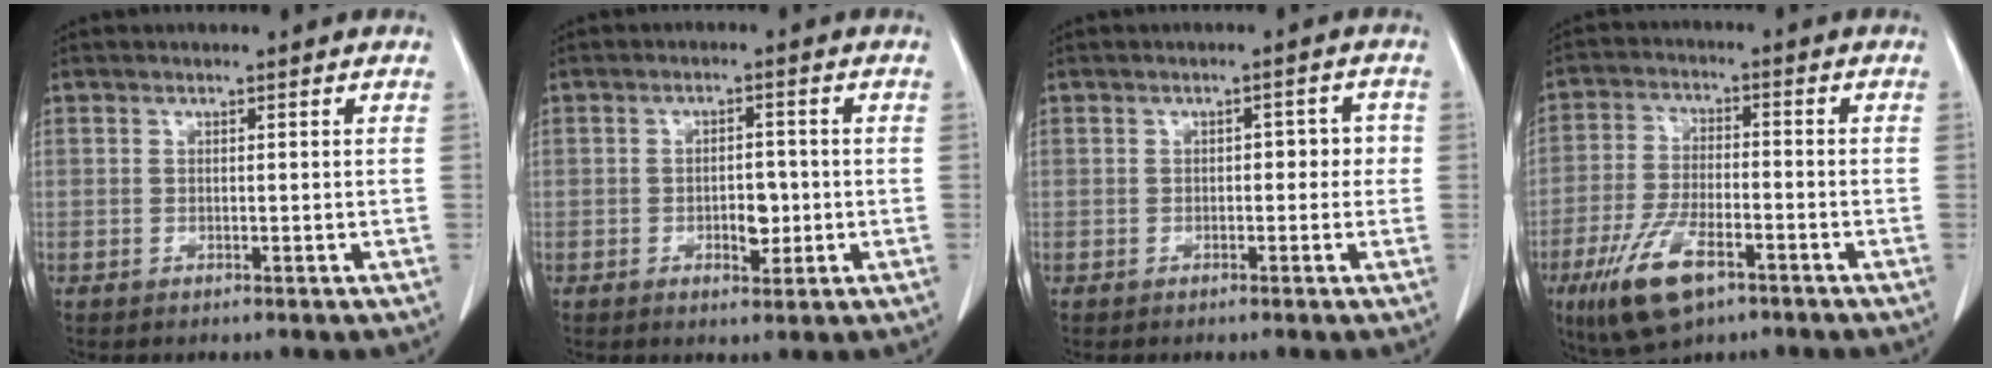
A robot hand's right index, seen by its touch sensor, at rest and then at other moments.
{"total": 3.9, "force": [-0.8, 2.0, 3.2], "torque": [-0.046, 0.002, -0.005]}
{"total": 3.0, "force": [-0.2, 1.8, 2.4], "torque": [-0.022, 0.020, -0.003]}
{"total": 10.7, "force": [-5.9, 4.2, 7.9], "torque": [-0.165, -0.013, -0.104]}